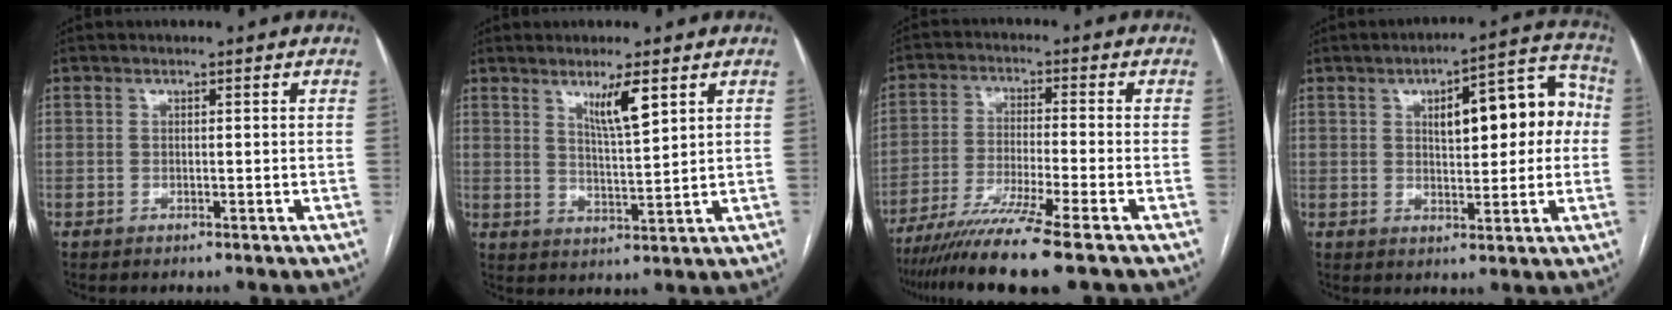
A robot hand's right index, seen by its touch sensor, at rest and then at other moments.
{"total": 5.5, "force": [3.2, 0.2, 4.4], "torque": [-0.079, -0.011, 0.059]}
{"total": 11.4, "force": [-8.7, -2.0, 7.1], "torque": [-0.120, -0.036, -0.143]}
{"total": 12.3, "force": [1.9, 4.3, 11.4], "torque": [-0.145, 0.041, 0.030]}